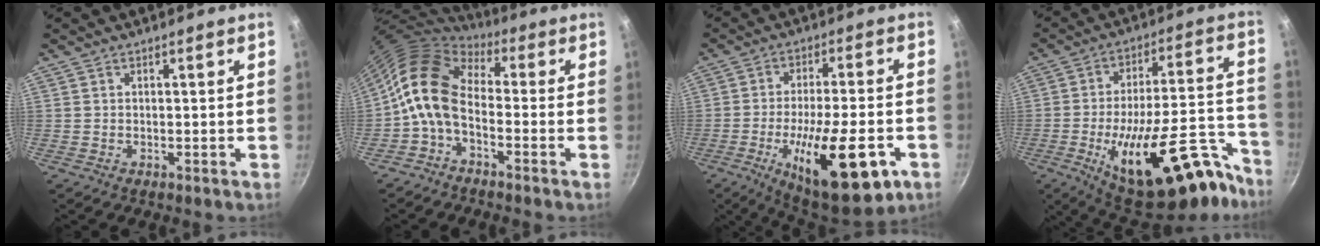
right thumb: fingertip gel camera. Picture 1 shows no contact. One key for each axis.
{"total": 10.6, "fx": -2.1, "fy": 6.7, "fz": 7.9, "tx": -0.131, "ty": 0.035, "tz": -0.059}
{"total": 20.8, "fx": -7.8, "fy": 6.5, "fz": 18.1, "tx": -0.260, "ty": 0.014, "tz": -0.112}
{"total": 27.7, "fx": -15.0, "fy": 11.0, "fz": 20.6, "tx": -0.242, "ty": 0.083, "tz": -0.222}